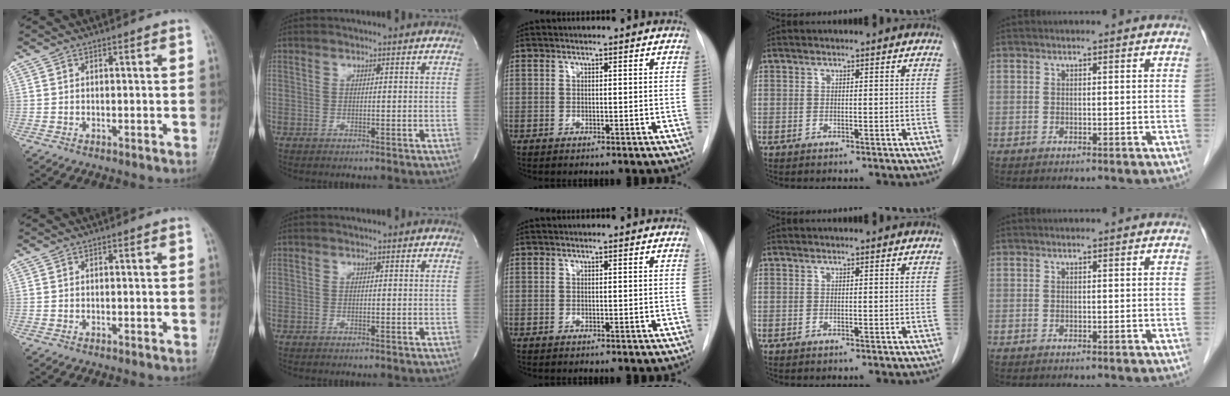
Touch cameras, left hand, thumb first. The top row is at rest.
{}